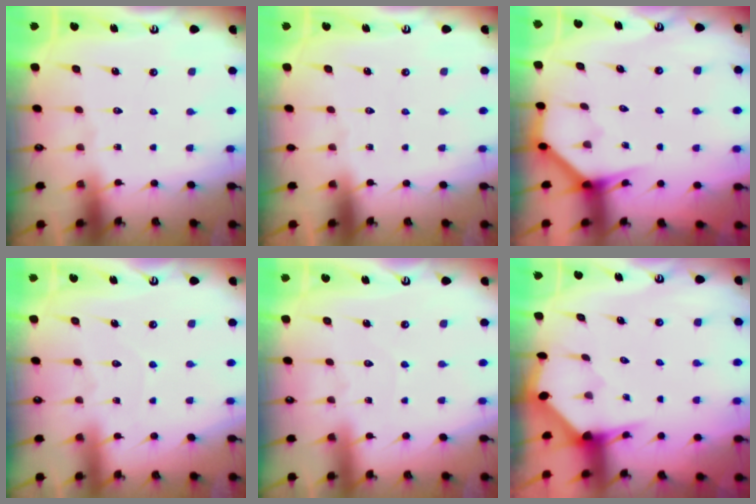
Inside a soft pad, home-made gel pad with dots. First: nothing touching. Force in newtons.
{"total": 0.0}
{"total": 3.9, "press": 3.9, "slide": 0.3}
{"total": 2.4, "press": 2.4, "slide": 0.3}
{"total": 2.5, "press": 2.5, "slide": 0.3}
{"total": 3.2, "press": 3.1, "slide": 0.3}